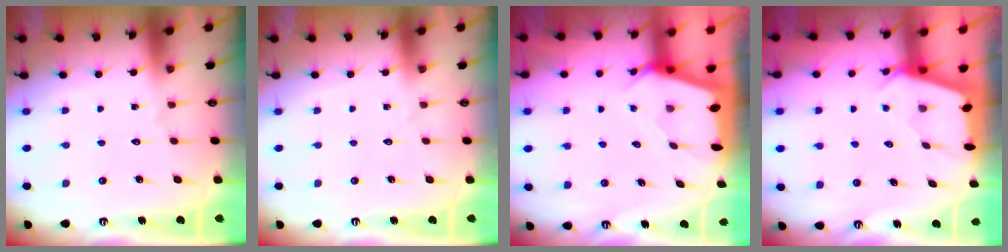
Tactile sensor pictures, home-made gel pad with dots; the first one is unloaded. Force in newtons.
{"total": 0.0}
{"total": 2.5, "press": 2.5, "slide": 0.3}
{"total": 2.5, "press": 2.5, "slide": 0.3}